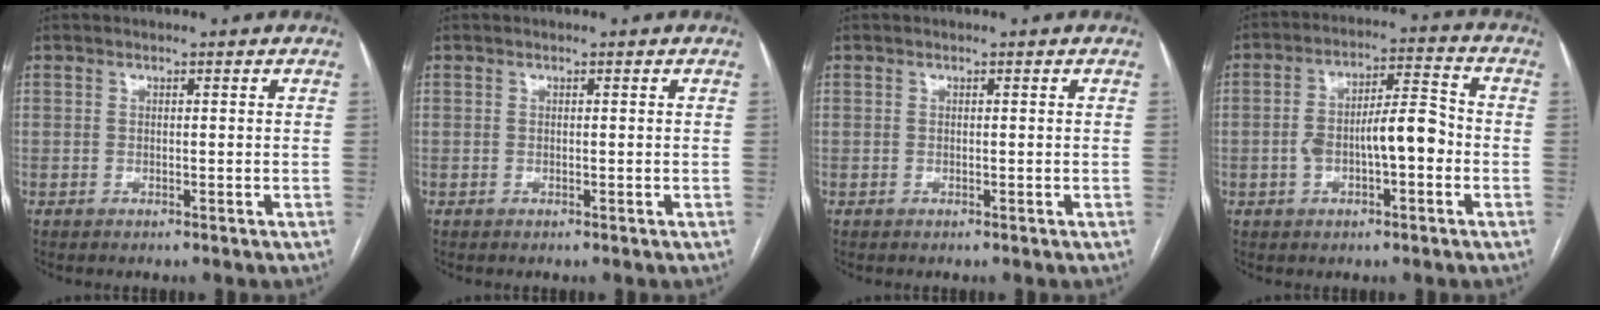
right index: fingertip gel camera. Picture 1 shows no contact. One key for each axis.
{"total": 0.0}
{"total": 0.0}
{"total": 9.2, "fx": -1.6, "fy": 2.9, "fz": 8.6, "tx": -0.159, "ty": 0.029, "tz": -0.024}